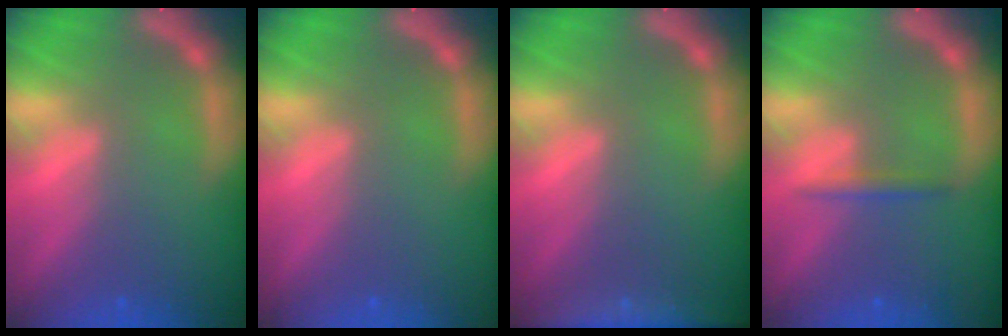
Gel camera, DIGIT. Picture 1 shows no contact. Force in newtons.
{"total": 0.0}
{"total": 7.0}
{"total": 1.4}